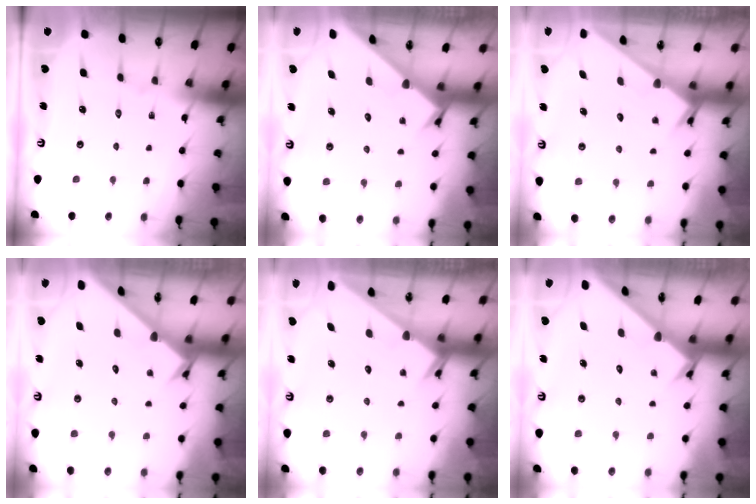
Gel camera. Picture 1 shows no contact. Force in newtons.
{"total": 2.4, "press": 2.4, "slide": 0.1}
{"total": 2.4, "press": 2.4, "slide": 0.1}
{"total": 2.5, "press": 2.5, "slide": 0.3}
{"total": 2.0, "press": 2.0, "slide": 0.1}
{"total": 2.4, "press": 2.4, "slide": 0.1}